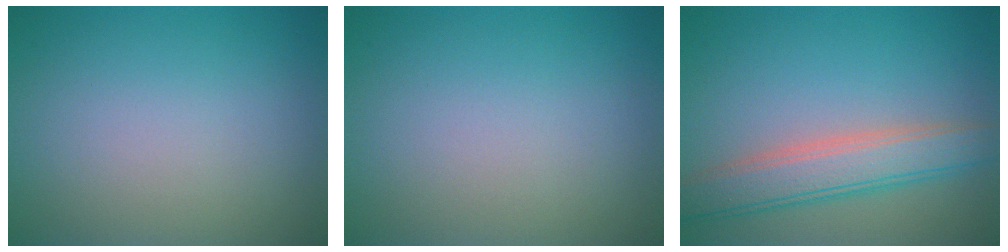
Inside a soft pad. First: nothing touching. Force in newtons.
{"total": 0.0}
{"total": 4.9, "press": 4.9, "slide": 0.4}